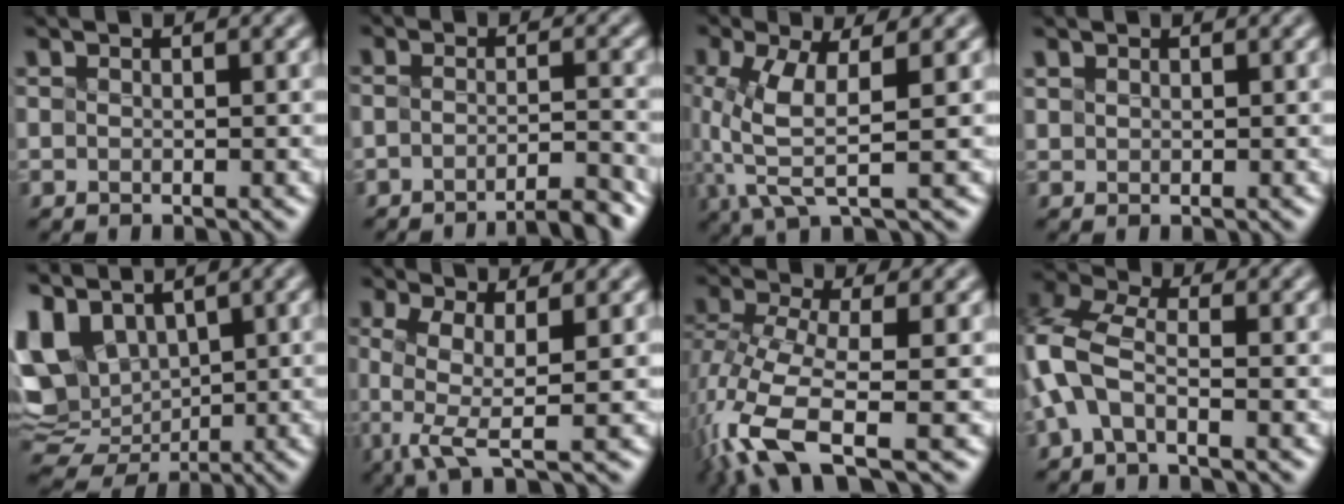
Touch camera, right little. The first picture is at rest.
{"total": 4.1, "force": [-3.9, -0.5, 1.1], "torque": [-0.012, -0.008, -0.038]}
{"total": 2.8, "force": [-1.2, -0.1, 2.6], "torque": [-0.094, -0.015, 0.012]}
{"total": 1.3, "force": [0.1, -0.7, -1.1], "torque": [-0.002, -0.013, 0.028]}
{"total": 6.0, "force": [2.2, 4.2, 3.7], "torque": [-0.133, -0.007, 0.074]}
{"total": 2.7, "force": [-1.6, -0.3, 2.2], "torque": [-0.067, -0.017, -0.005]}
{"total": 7.2, "force": [-5.2, 1.1, 4.8], "torque": [-0.138, -0.019, -0.073]}
{"total": 4.2, "force": [-2.8, 1.5, 2.7], "torque": [-0.108, 0.001, -0.038]}